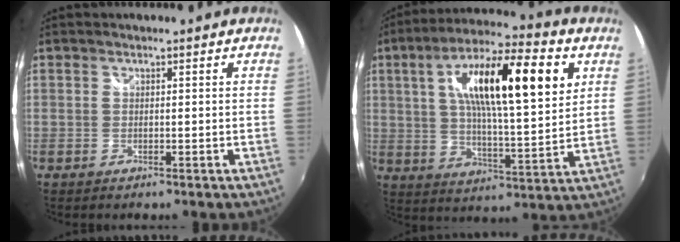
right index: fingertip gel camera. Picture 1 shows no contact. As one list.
[{"total": 21.0, "force": [7.2, 5.4, 18.9], "torque": [-0.322, 0.028, 0.109]}]